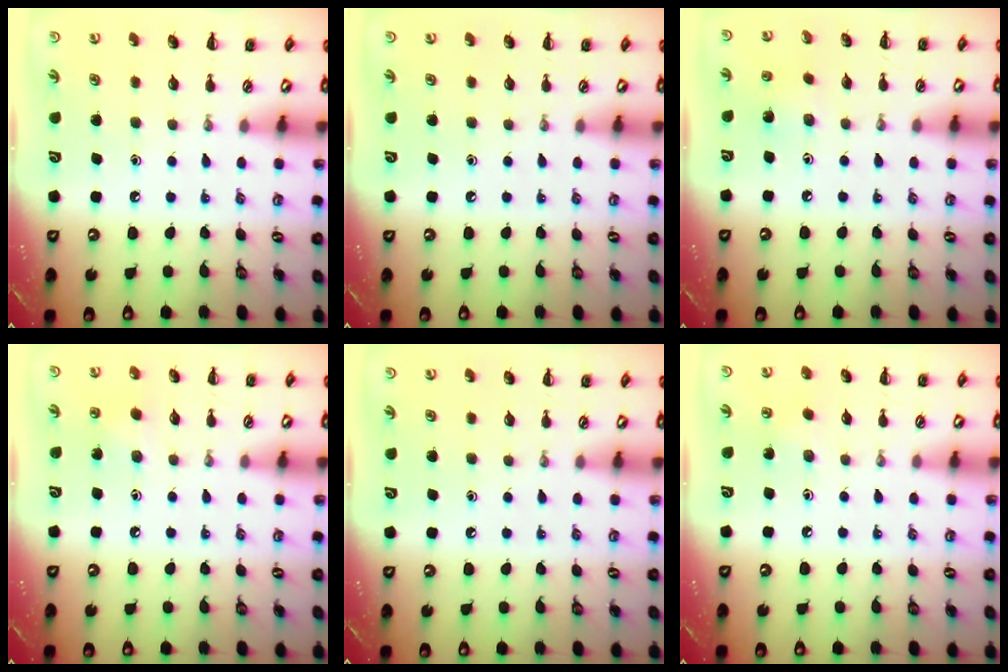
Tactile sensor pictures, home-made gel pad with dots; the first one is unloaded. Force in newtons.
{"total": 0.0}
{"total": 2.4, "press": 2.4, "slide": 0.6}
{"total": 5.6, "press": 5.4, "slide": 1.6}
{"total": 0.0}
{"total": 4.4, "press": 4.2, "slide": 1.1}